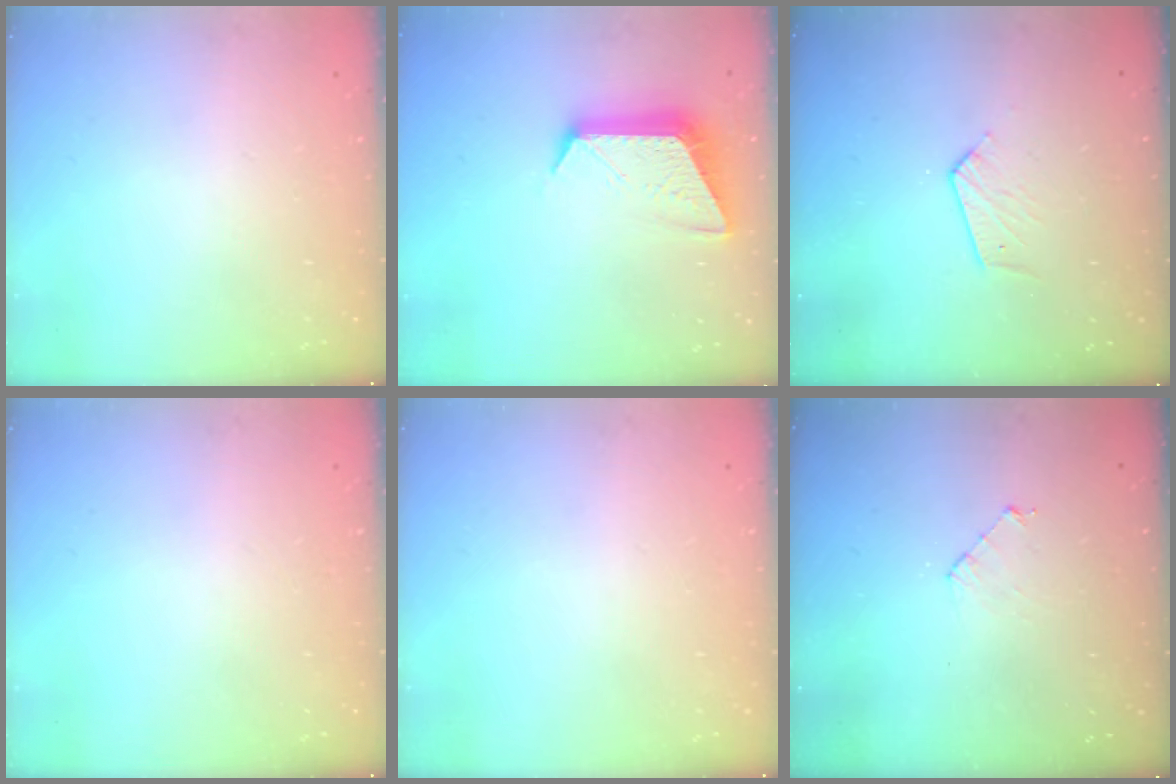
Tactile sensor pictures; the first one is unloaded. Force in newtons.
{"total": 11.9, "press": 11.9, "slide": 0.8}
{"total": 3.7, "press": 3.7, "slide": 0.3}
{"total": 0.0}
{"total": 0.0}
{"total": 4.1, "press": 4.1, "slide": 0.3}